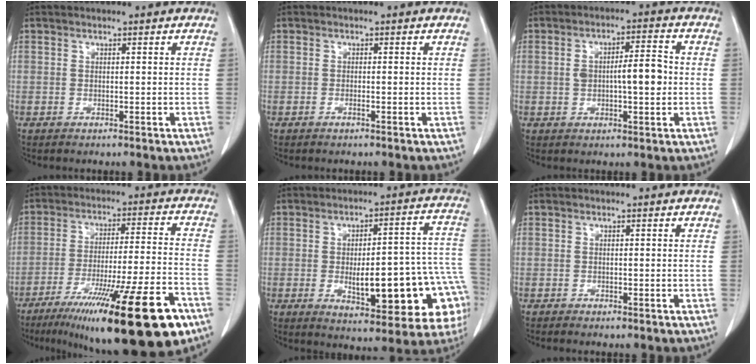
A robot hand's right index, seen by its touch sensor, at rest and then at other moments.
{"total": 0.6, "force": [-0.3, 0.0, 0.5], "torque": [-0.010, 0.001, -0.005]}
{"total": 6.9, "force": [-0.2, 1.8, 6.7], "torque": [-0.117, 0.013, -0.002]}
{"total": 23.1, "force": [-14.3, 1.1, 18.1], "torque": [-0.232, -0.036, -0.228]}
{"total": 20.3, "force": [-5.0, 5.7, 18.9], "torque": [-0.165, 0.037, -0.042]}
{"total": 0.8, "force": [-0.7, 0.3, 0.4], "torque": [-0.007, -0.002, -0.008]}